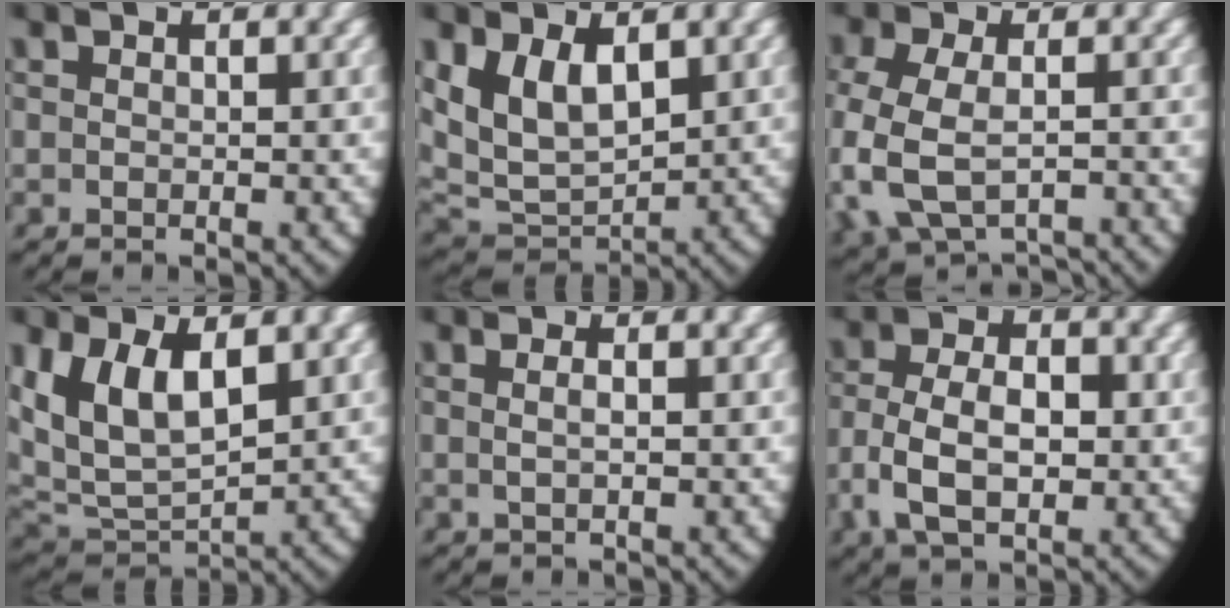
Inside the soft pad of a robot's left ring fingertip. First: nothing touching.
{"total": 9.7, "force": [0.9, 8.0, 5.5], "torque": [-0.138, -0.029, 0.026]}
{"total": 6.1, "force": [-2.6, 4.2, 3.7], "torque": [-0.123, -0.028, -0.027]}
{"total": 10.9, "force": [1.8, 8.5, 6.6], "torque": [-0.168, -0.027, 0.041]}
{"total": 1.0, "force": [0.1, -0.3, 1.0], "torque": [-0.024, -0.003, 0.006]}
{"total": 6.3, "force": [-0.7, 4.3, 4.6], "torque": [-0.105, -0.020, -0.002]}